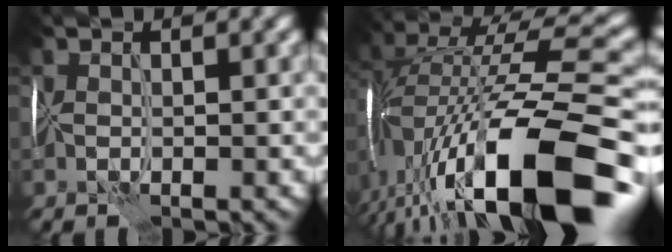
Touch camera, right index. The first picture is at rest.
{"total": 15.2, "force": [-5.7, 5.5, 13.0], "torque": [-0.216, 0.013, -0.094]}